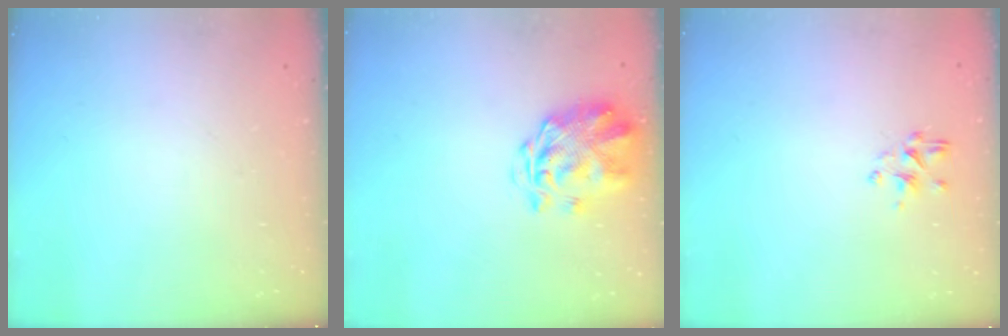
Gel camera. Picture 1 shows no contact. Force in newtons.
{"total": 3.1, "press": 2.7, "slide": 1.5}
{"total": 2.4, "press": 2.2, "slide": 1.0}